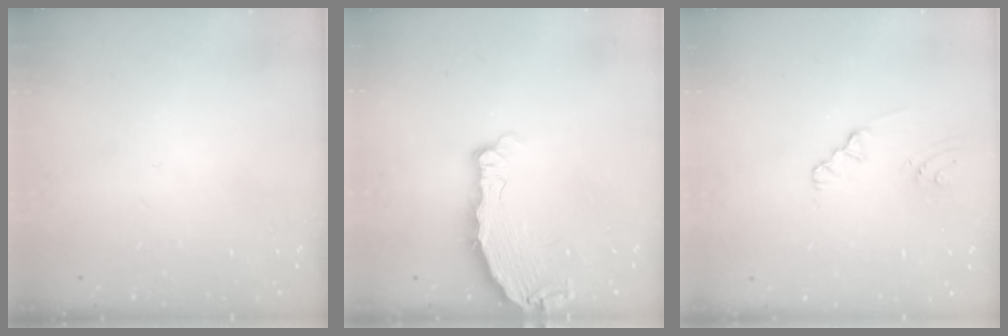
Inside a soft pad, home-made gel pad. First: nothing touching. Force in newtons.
{"total": 5.0, "press": 4.9, "slide": 0.6}
{"total": 1.6, "press": 1.6, "slide": 0.3}